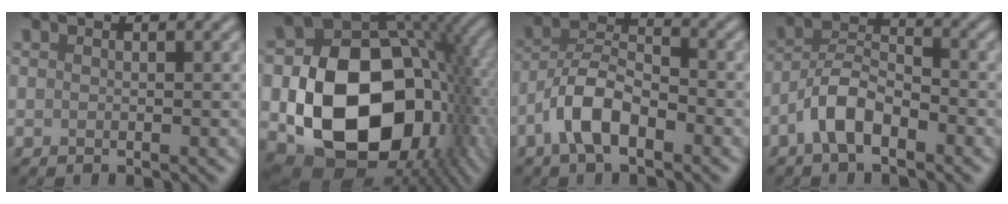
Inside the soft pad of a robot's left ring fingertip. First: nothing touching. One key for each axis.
{"total": 16.5, "fx": -2.4, "fy": 12.2, "fz": 10.9, "tx": -0.178, "ty": -0.041, "tz": -0.035}
{"total": 5.1, "fx": -2.7, "fy": 2.4, "fz": 3.7, "tx": -0.062, "ty": 0.014, "tz": -0.058}
{"total": 4.3, "fx": -2.5, "fy": 2.0, "fz": 2.9, "tx": -0.048, "ty": 0.014, "tz": -0.054}